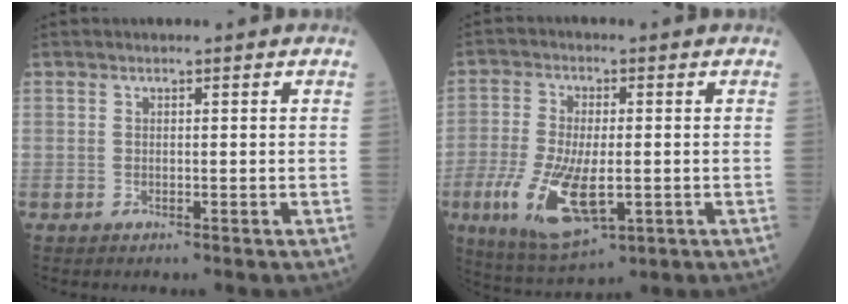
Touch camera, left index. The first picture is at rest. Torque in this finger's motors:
{"motor_torque": [1.73, 0.41, 0.65, 0.21]}